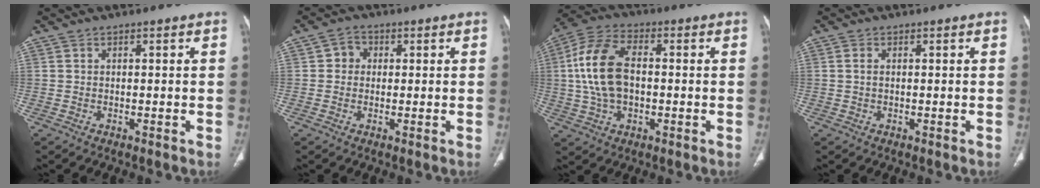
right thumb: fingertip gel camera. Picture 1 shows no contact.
{"total": 2.9, "force": [0.3, 2.7, 1.1], "torque": [0.002, 0.006, 0.000]}
{"total": 14.5, "force": [0.6, 8.5, 11.7], "torque": [-0.231, 0.021, 0.009]}
{"total": 1.0, "force": [0.1, 0.6, 0.8], "torque": [-0.014, 0.001, 0.002]}